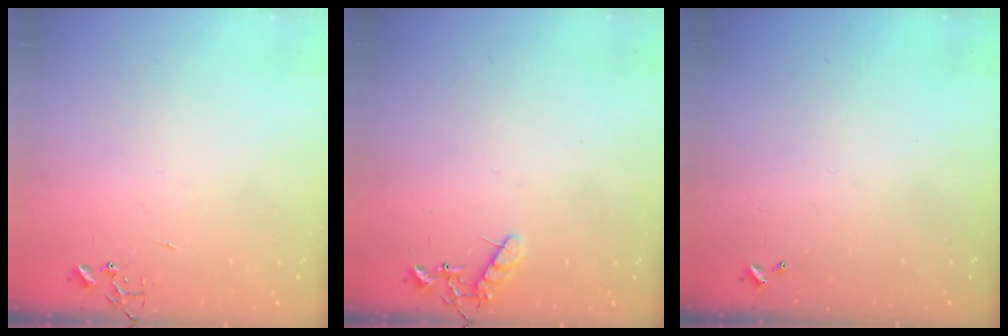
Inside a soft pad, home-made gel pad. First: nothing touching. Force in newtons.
{"total": 8.1, "press": 8.1, "slide": 0.3}
{"total": 0.0}